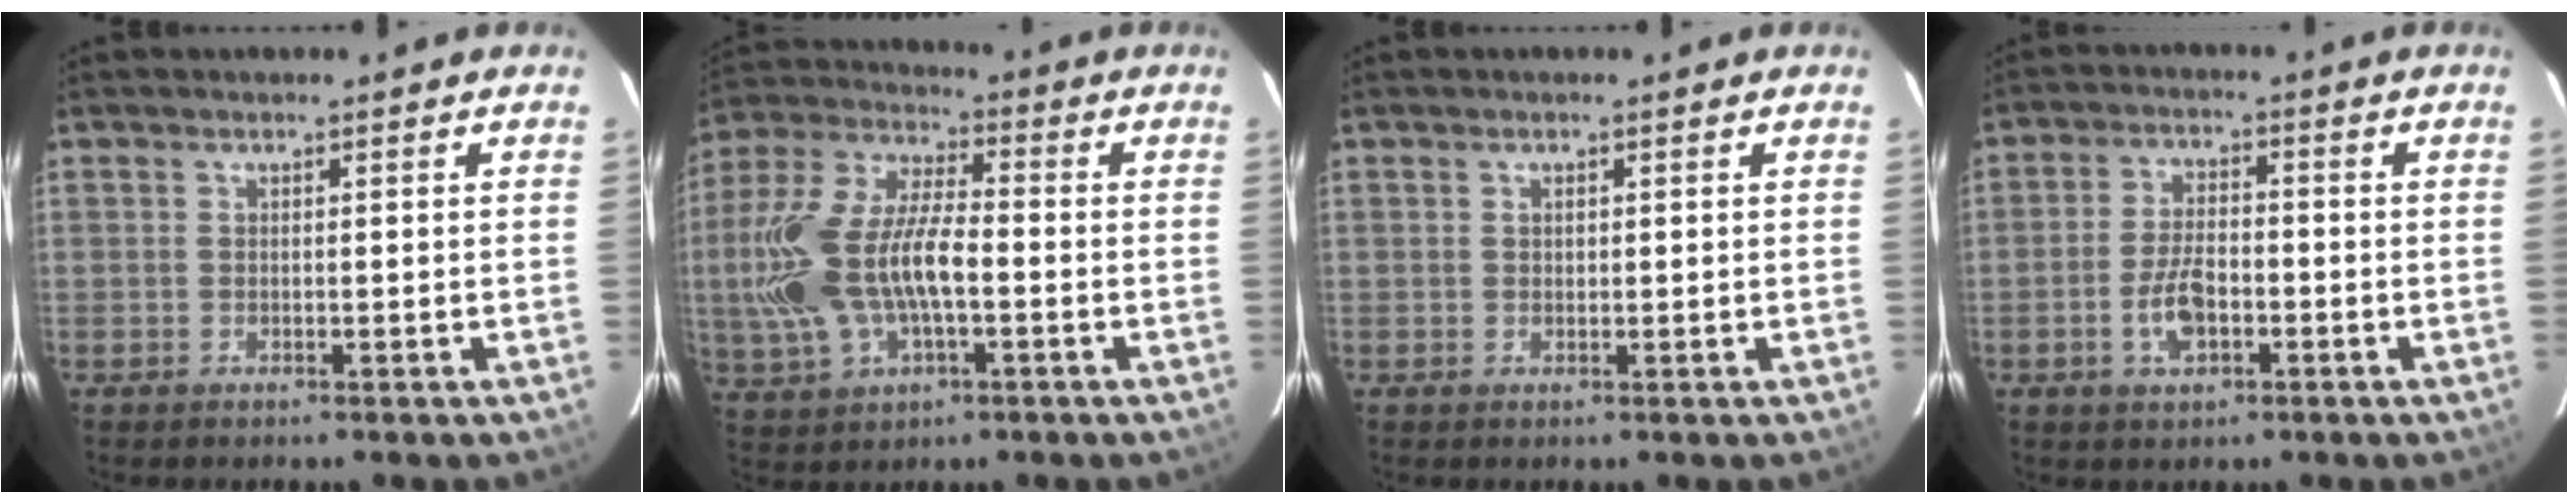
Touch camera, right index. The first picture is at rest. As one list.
[{"total": 17.6, "force": [-2.5, 8.5, 15.1], "torque": [-0.328, 0.005, -0.043]}, {"total": 0.7, "force": [0.3, 0.5, 0.3], "torque": [-0.005, 0.002, 0.006]}, {"total": 6.7, "force": [-2.5, 3.5, 5.2], "torque": [-0.107, 0.003, -0.041]}]